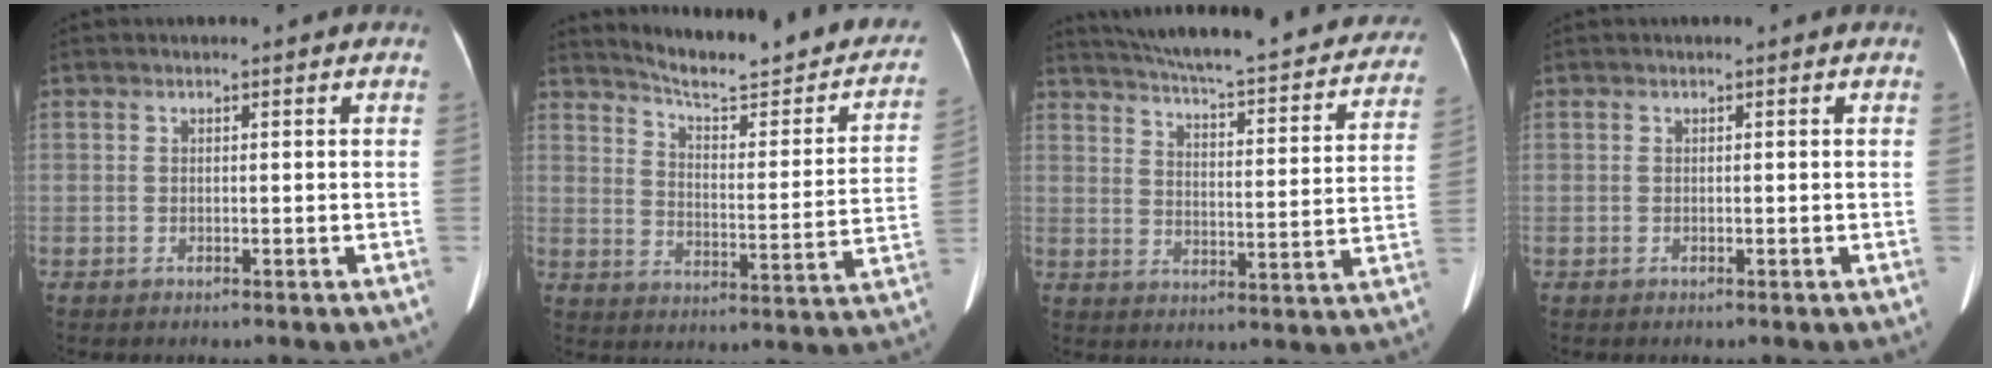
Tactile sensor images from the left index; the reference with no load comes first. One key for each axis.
{"total": 21.6, "fx": 19.1, "fy": 3.1, "fz": 9.7, "tx": -0.131, "ty": -0.045, "tz": 0.239}
{"total": 29.0, "fx": 25.7, "fy": 5.3, "fz": 12.4, "tx": -0.197, "ty": -0.041, "tz": 0.317}
{"total": 0.0}